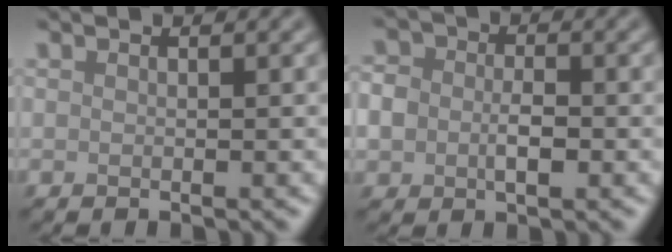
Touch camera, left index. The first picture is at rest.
{"total": 3.7, "force": [-0.6, 2.8, 2.4], "torque": [-0.040, -0.004, -0.016]}